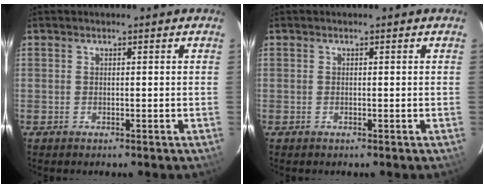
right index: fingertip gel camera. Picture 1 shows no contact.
{"total": 0.0}